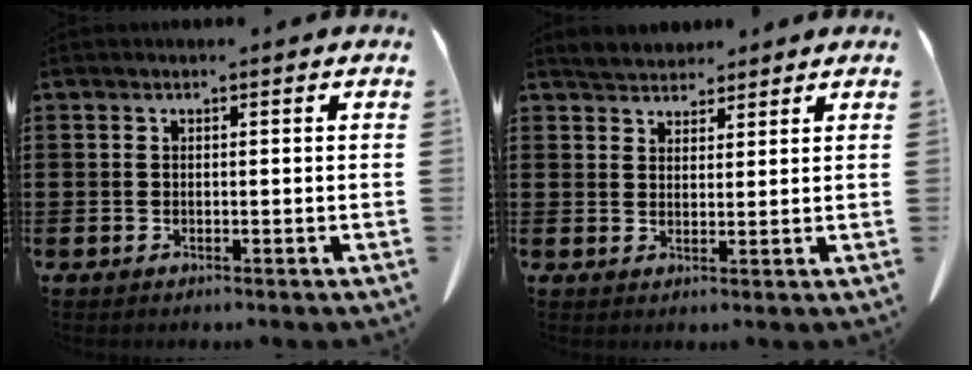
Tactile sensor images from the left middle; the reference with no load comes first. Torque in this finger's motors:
{"motor_torque": [0.50, 0.36, 0.00, 0.01]}